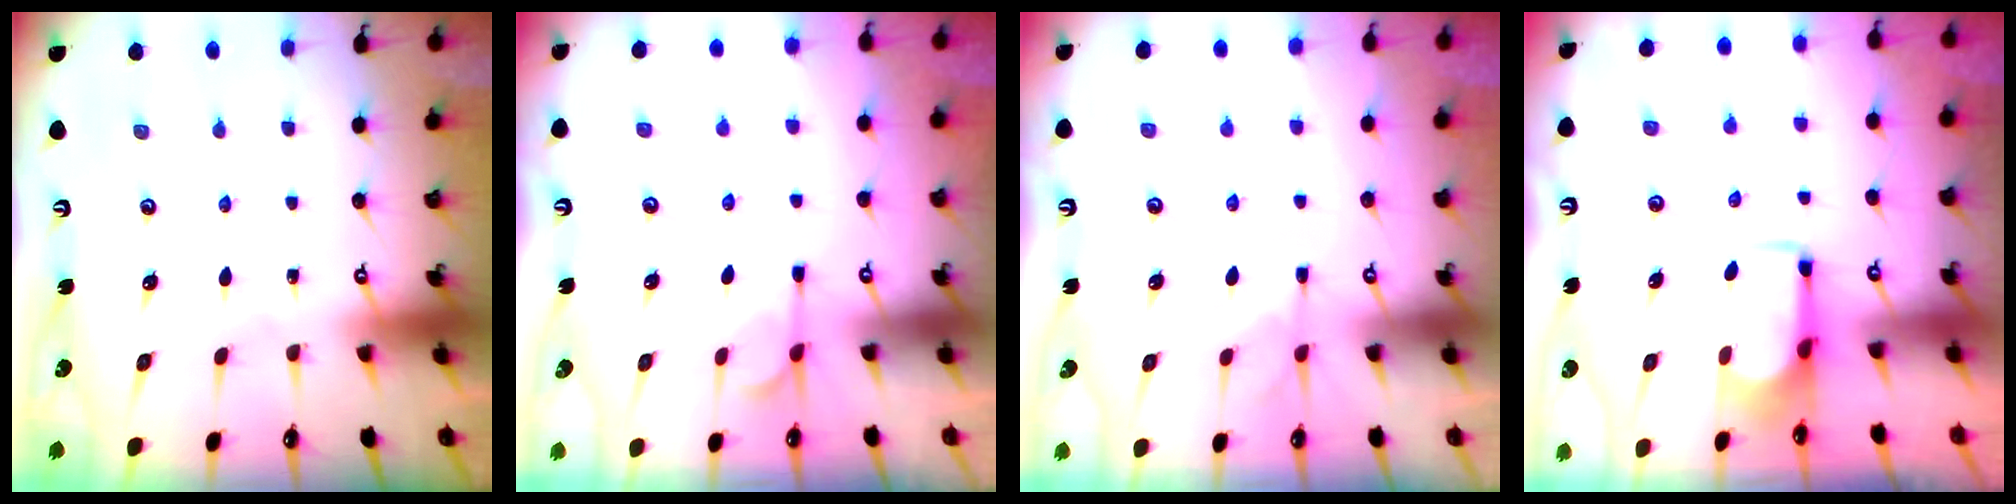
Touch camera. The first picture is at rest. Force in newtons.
{"total": 3.3, "press": 3.0, "slide": 1.3}
{"total": 2.6, "press": 2.3, "slide": 1.2}
{"total": 2.7, "press": 2.5, "slide": 1.1}